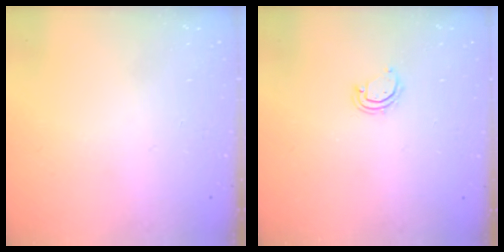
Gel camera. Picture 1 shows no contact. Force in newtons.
{"total": 3.6, "press": 3.6, "slide": 0.2}